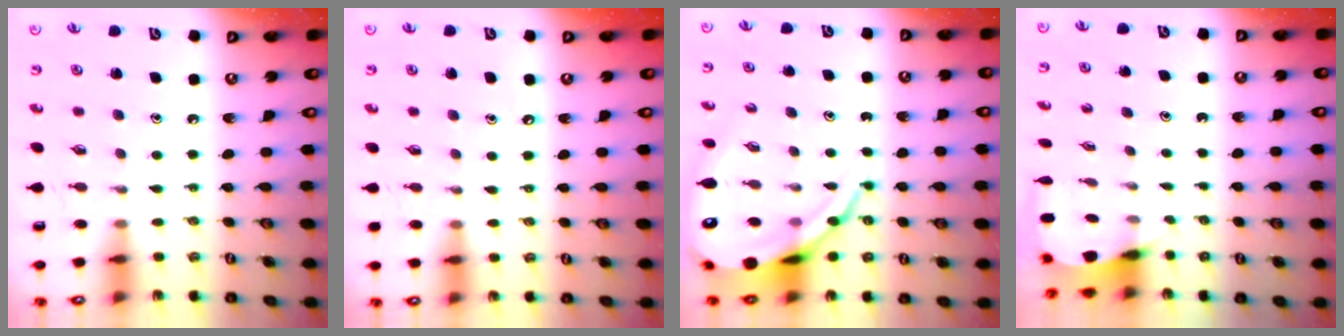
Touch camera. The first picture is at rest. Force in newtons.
{"total": 3.3, "press": 3.3, "slide": 0.5}
{"total": 13.7, "press": 13.6, "slide": 1.5}
{"total": 5.2, "press": 5.2, "slide": 0.1}